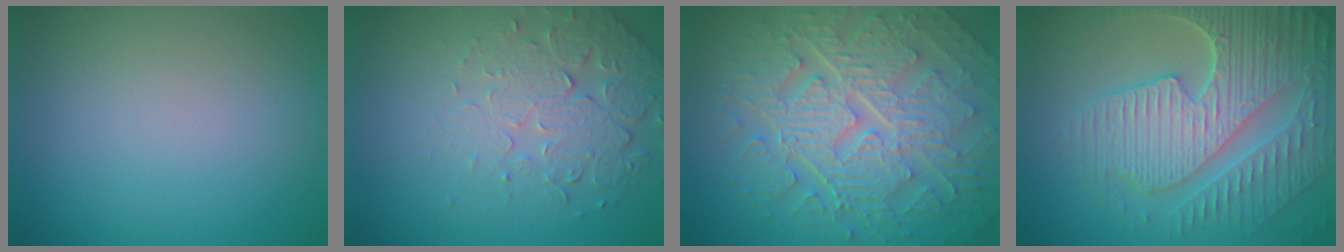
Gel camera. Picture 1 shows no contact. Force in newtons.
{"total": 5.1, "press": 3.6, "slide": 3.6}
{"total": 10.3, "press": 7.0, "slide": 7.5}
{"total": 9.1, "press": 6.5, "slide": 6.3}